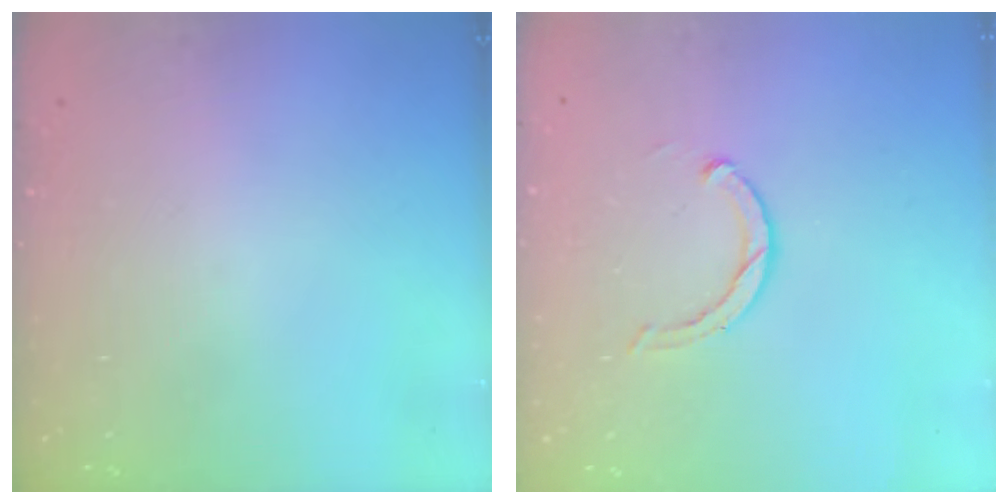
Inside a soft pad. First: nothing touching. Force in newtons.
{"total": 3.6, "press": 3.6, "slide": 0.6}